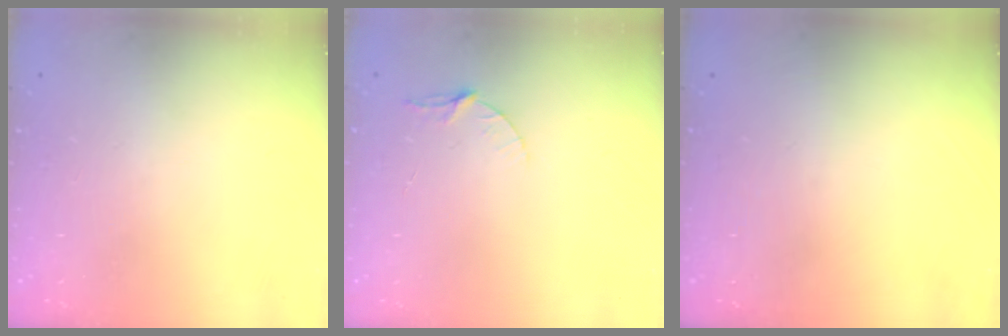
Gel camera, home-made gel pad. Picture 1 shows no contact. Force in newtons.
{"total": 4.0, "press": 3.9, "slide": 0.4}
{"total": 0.0}